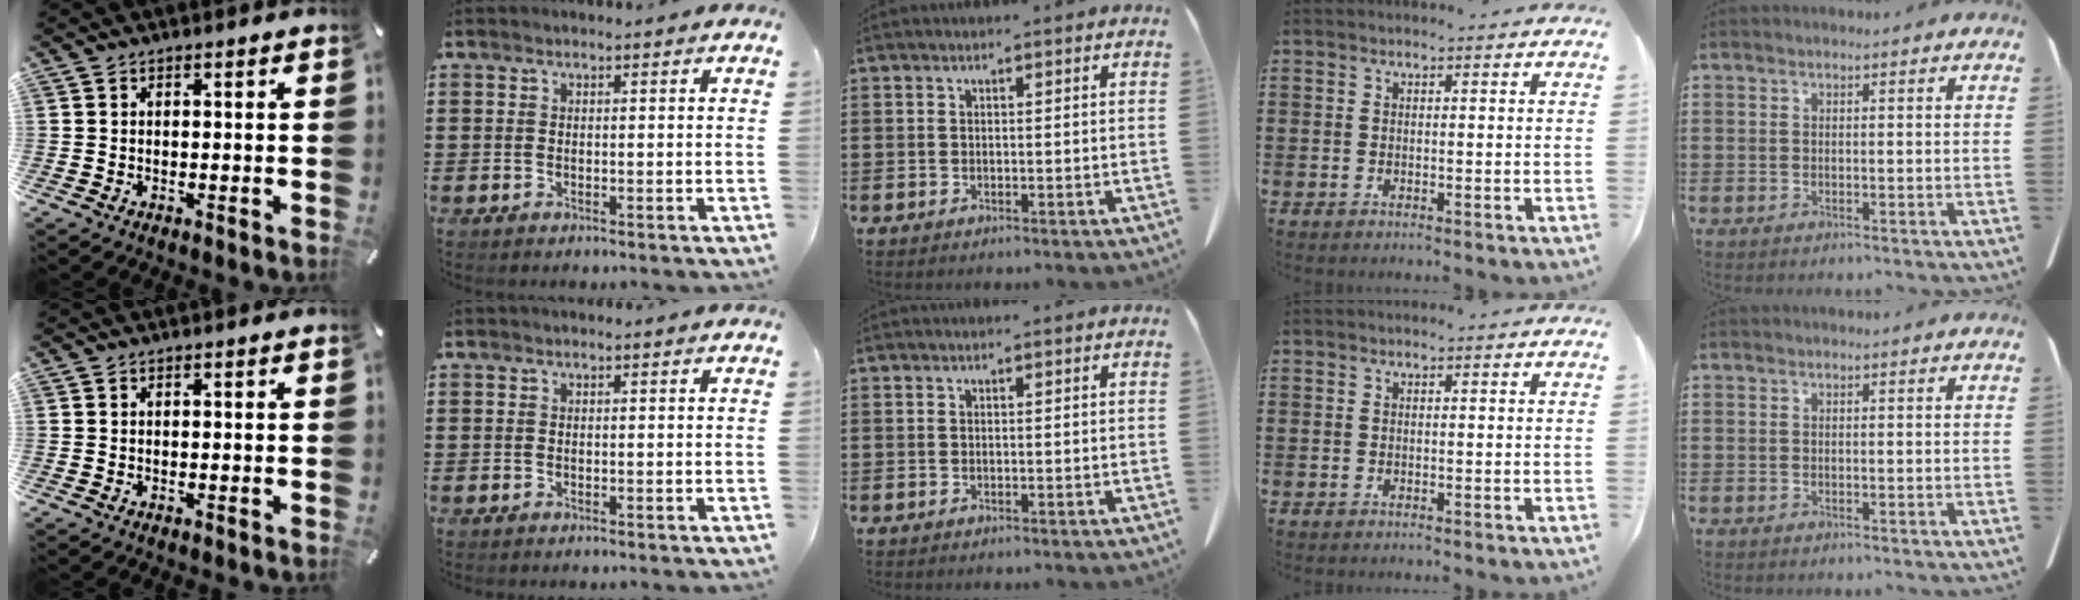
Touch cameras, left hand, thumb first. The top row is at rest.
{}